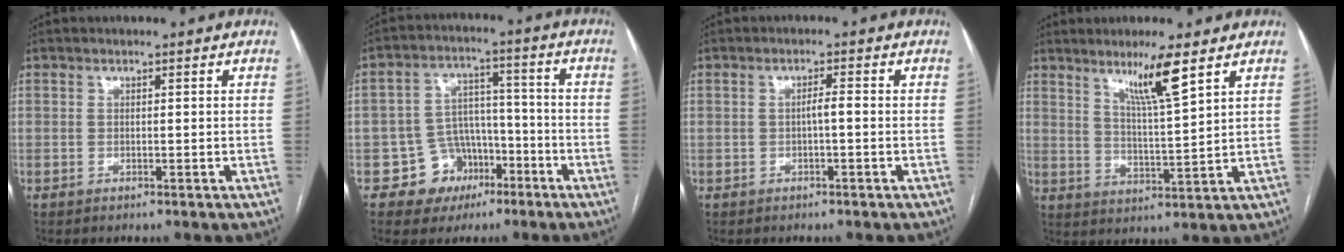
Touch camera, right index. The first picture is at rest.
{"total": 8.2, "force": [-4.0, 7.0, 1.3], "torque": [-0.004, 0.026, -0.053]}
{"total": 1.6, "force": [-0.3, 0.1, 1.5], "torque": [-0.024, 0.003, -0.004]}
{"total": 7.7, "force": [4.9, -0.6, 5.9], "torque": [-0.103, -0.014, 0.089]}